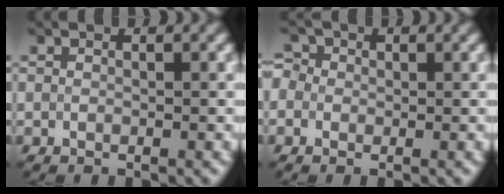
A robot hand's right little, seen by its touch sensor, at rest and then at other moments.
{"total": 3.1, "force": [0.9, 2.7, 1.3], "torque": [-0.010, 0.027, -0.013]}